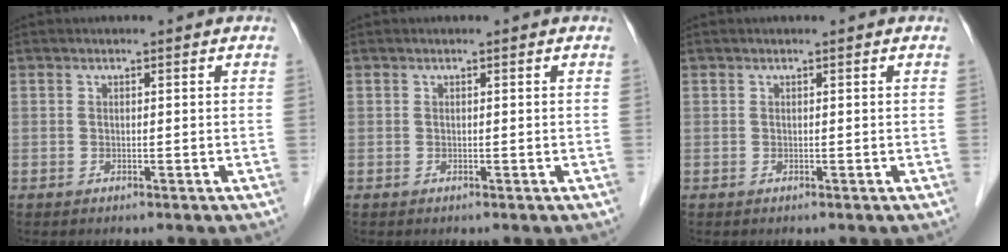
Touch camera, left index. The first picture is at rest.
{"total": 0.0}
{"total": 0.0}